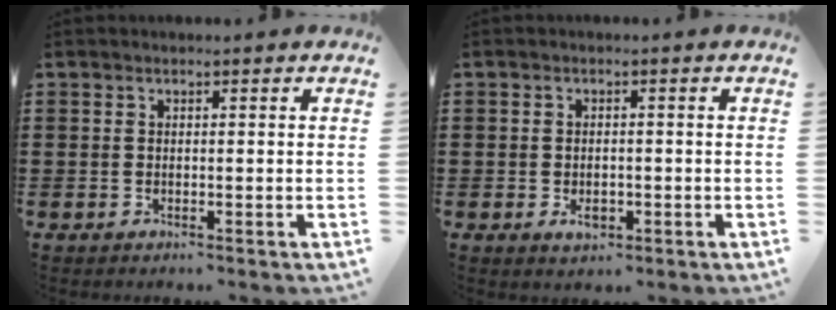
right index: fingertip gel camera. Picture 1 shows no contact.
{"total": 2.4, "force": [-0.6, 1.3, 2.0], "torque": [-0.038, 0.000, -0.010]}